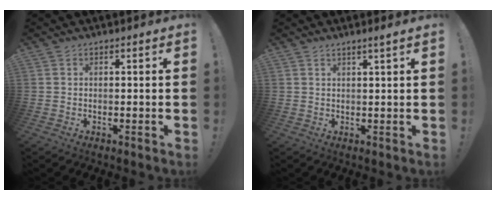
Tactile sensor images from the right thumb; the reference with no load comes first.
{"total": 2.4, "force": [1.7, -0.4, 1.6], "torque": [-0.029, -0.006, 0.028]}